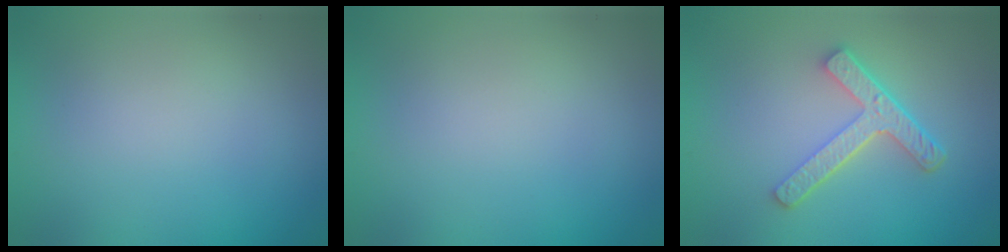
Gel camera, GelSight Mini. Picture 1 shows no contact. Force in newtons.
{"total": 0.0}
{"total": 4.4, "press": 3.3, "slide": 3.0}